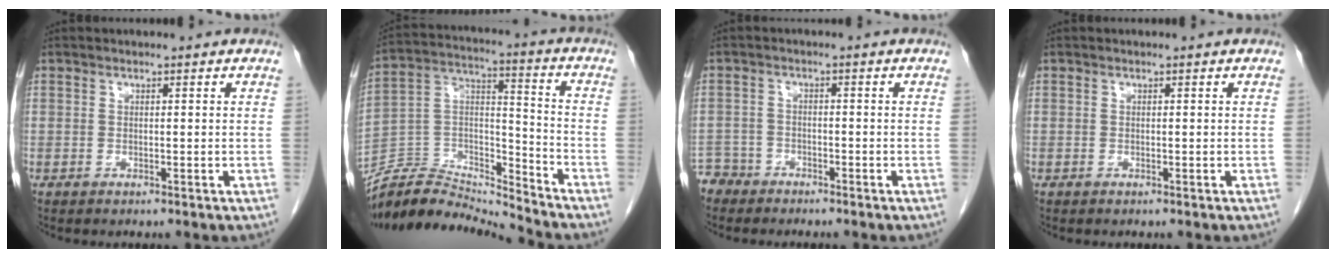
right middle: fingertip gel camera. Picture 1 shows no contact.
{"total": 13.5, "force": [-13.4, -0.1, 0.7], "torque": [-0.015, 0.052, -0.258]}
{"total": 3.5, "force": [-3.1, 1.4, -0.7], "torque": [0.015, 0.002, -0.064]}
{"total": 0.0}